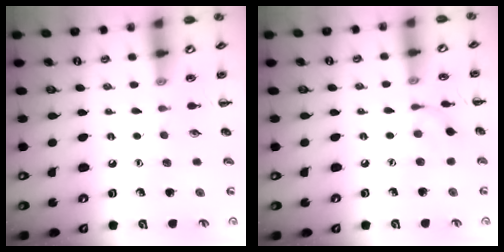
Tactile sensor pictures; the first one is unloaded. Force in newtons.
{"total": 5.9, "press": 5.8, "slide": 1.2}